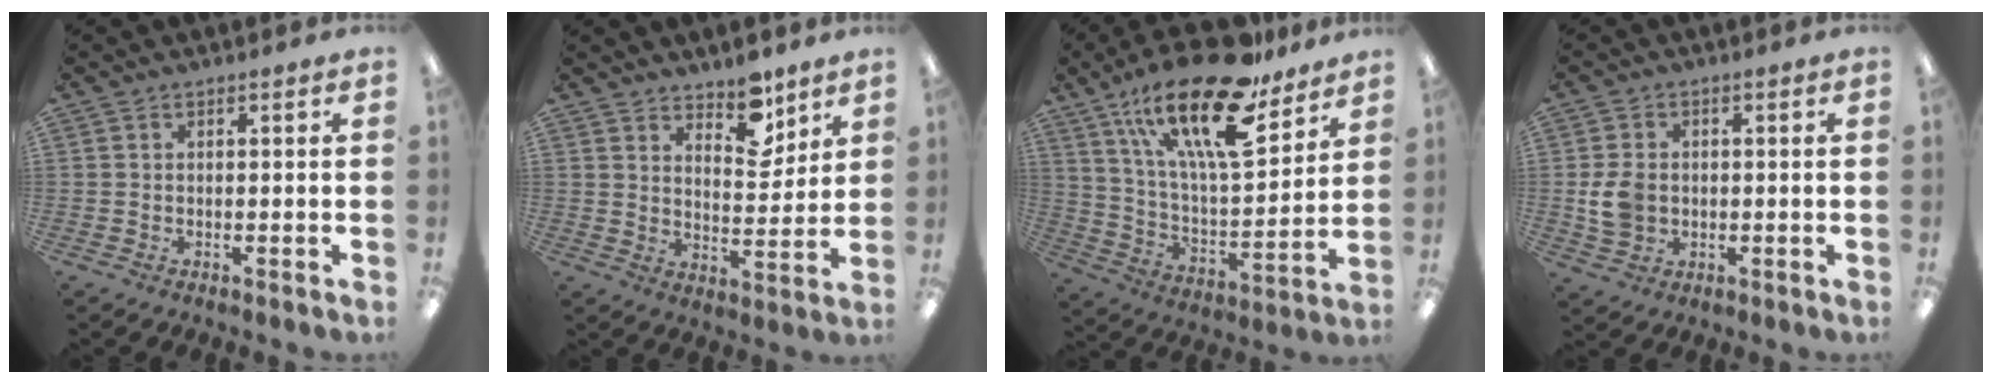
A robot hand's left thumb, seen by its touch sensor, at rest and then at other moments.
{"total": 9.4, "force": [7.4, 4.2, 3.9], "torque": [-0.037, -0.052, 0.129]}
{"total": 24.6, "force": [17.1, 7.7, 15.8], "torque": [-0.269, -0.104, 0.287]}
{"total": 6.6, "force": [-0.3, 5.3, 3.9], "torque": [-0.084, 0.004, -0.006]}